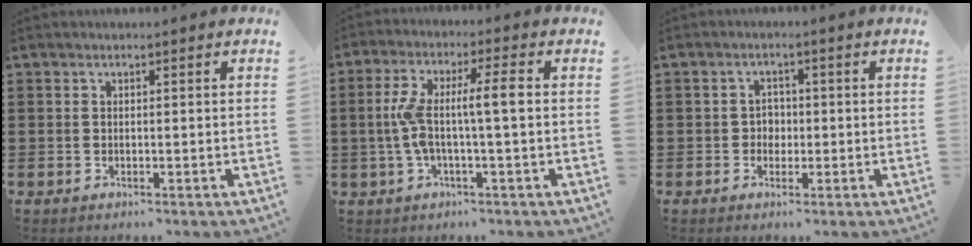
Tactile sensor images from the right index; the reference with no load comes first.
{"total": 7.6, "force": [-0.2, 0.9, 7.6], "torque": [-0.153, -0.002, -0.015]}
{"total": 2.1, "force": [-0.4, 1.9, 0.9], "torque": [-0.022, 0.007, -0.011]}